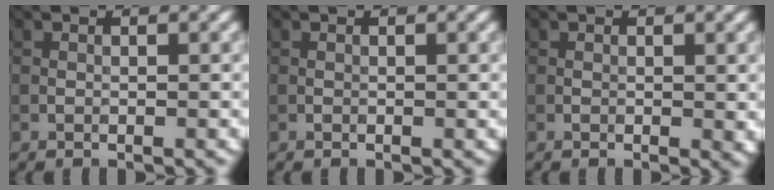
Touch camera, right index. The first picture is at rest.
{"total": 0.0}
{"total": 0.9, "force": [0.3, 0.5, 0.7], "torque": [-0.008, -0.001, 0.006]}